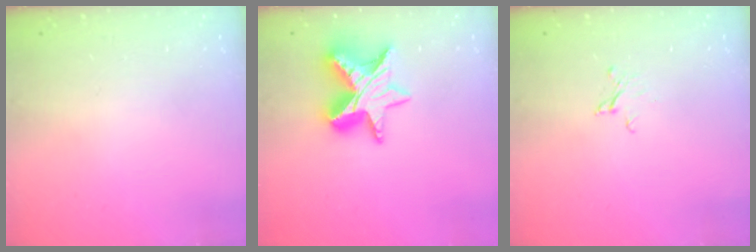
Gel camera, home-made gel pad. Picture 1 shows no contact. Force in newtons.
{"total": 12.9, "press": 12.9, "slide": 0.9}
{"total": 2.0, "press": 2.0, "slide": 0.1}